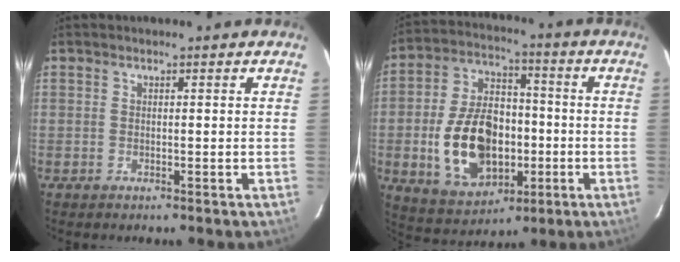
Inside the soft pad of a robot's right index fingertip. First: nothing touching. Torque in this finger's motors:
{"motor_torque": [2.14, 0.00, 0.69, 0.11]}